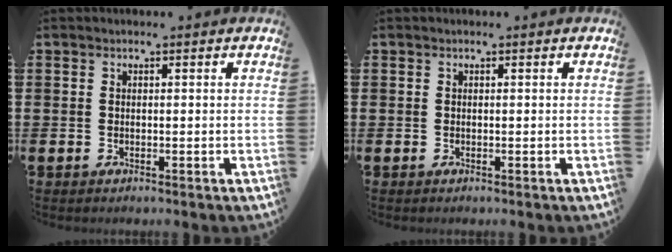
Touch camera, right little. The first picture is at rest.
{"total": 0.0}